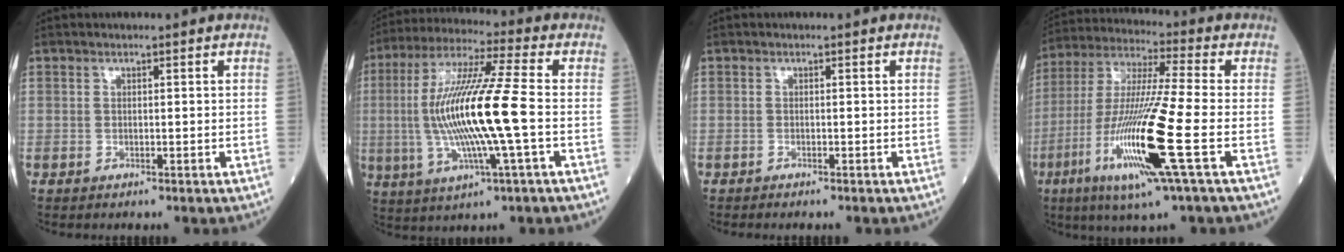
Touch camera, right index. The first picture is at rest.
{"total": 16.2, "force": [-1.2, 0.3, 16.2], "torque": [-0.328, 0.005, -0.025]}
{"total": 1.1, "force": [-1.0, -0.1, 0.6], "torque": [-0.005, 0.001, -0.011]}
{"total": 17.6, "force": [-5.7, -0.5, 16.6], "torque": [-0.349, -0.024, -0.112]}